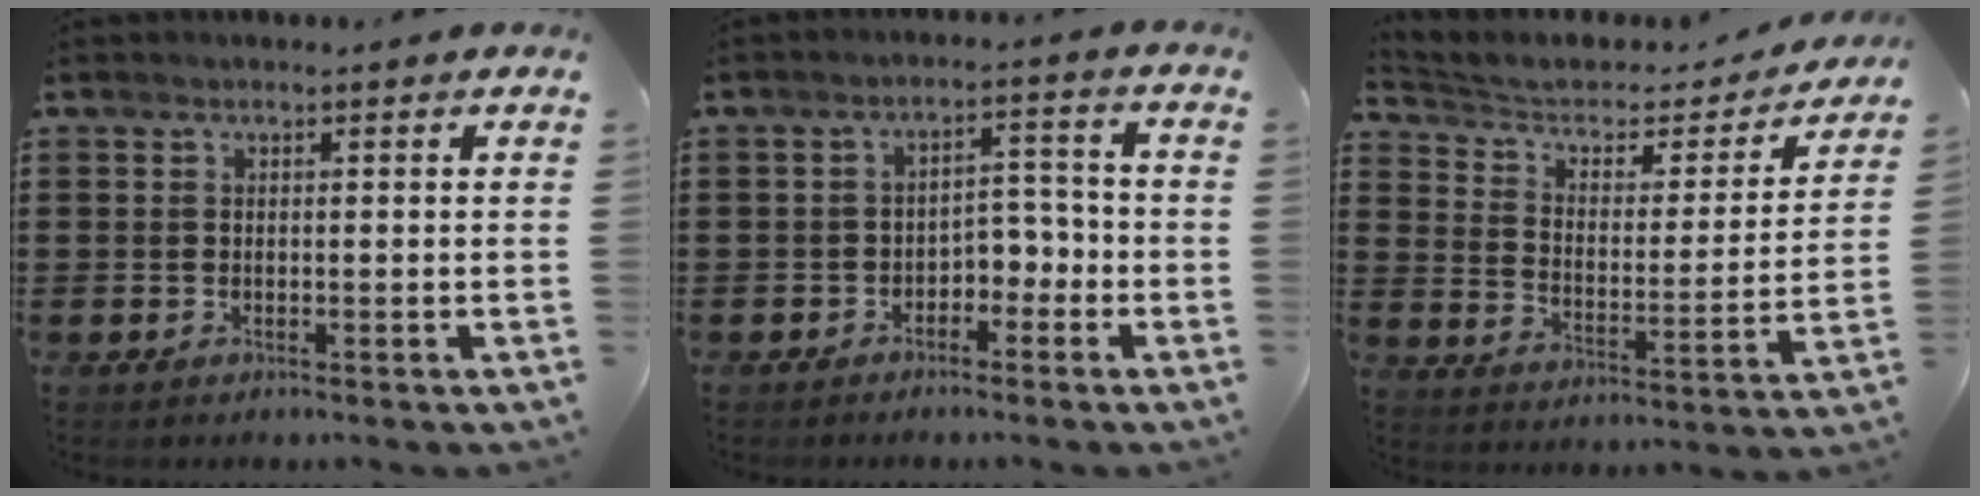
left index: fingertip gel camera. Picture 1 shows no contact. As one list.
[{"total": 3.5, "force": [-2.6, 1.9, 1.4], "torque": [-0.030, 0.009, -0.055]}, {"total": 3.6, "force": [2.5, 2.1, 1.6], "torque": [-0.049, -0.017, 0.035]}]